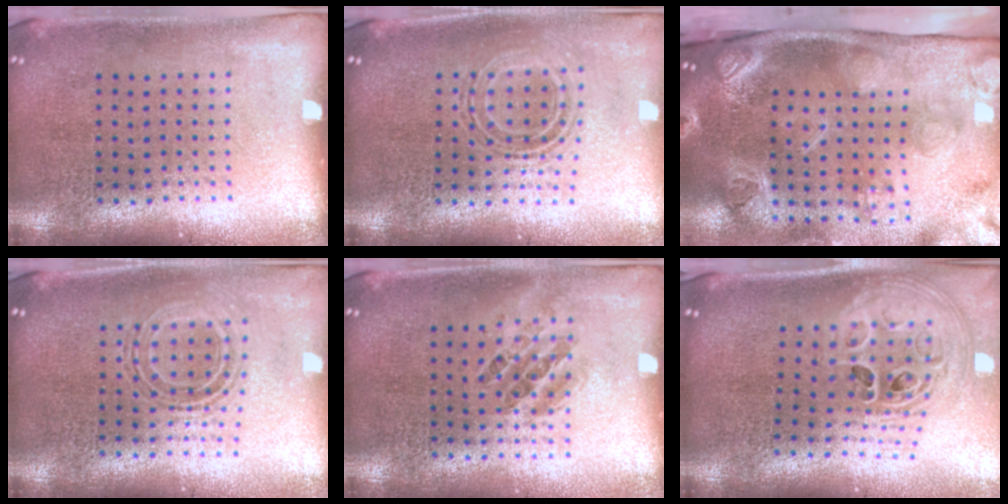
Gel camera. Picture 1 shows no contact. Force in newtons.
{"total": 0.8, "press": 0.8, "slide": 0.4}
{"total": 4.6, "press": 3.2, "slide": 3.2}
{"total": 0.8, "press": 0.8, "slide": 0.4}
{"total": 1.0, "press": 0.9, "slide": 0.4}
{"total": 2.9, "press": 2.0, "slide": 2.1}